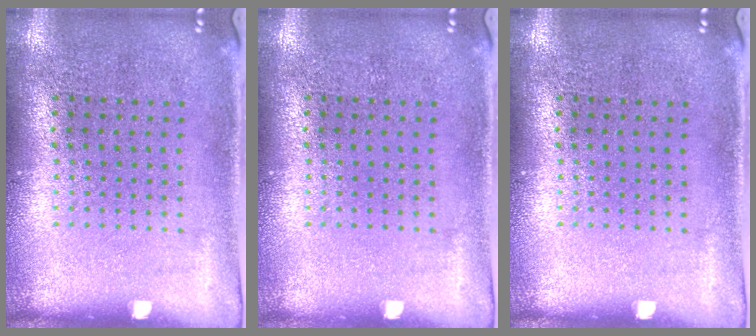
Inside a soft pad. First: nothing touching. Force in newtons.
{"total": 0.0}
{"total": 0.0}